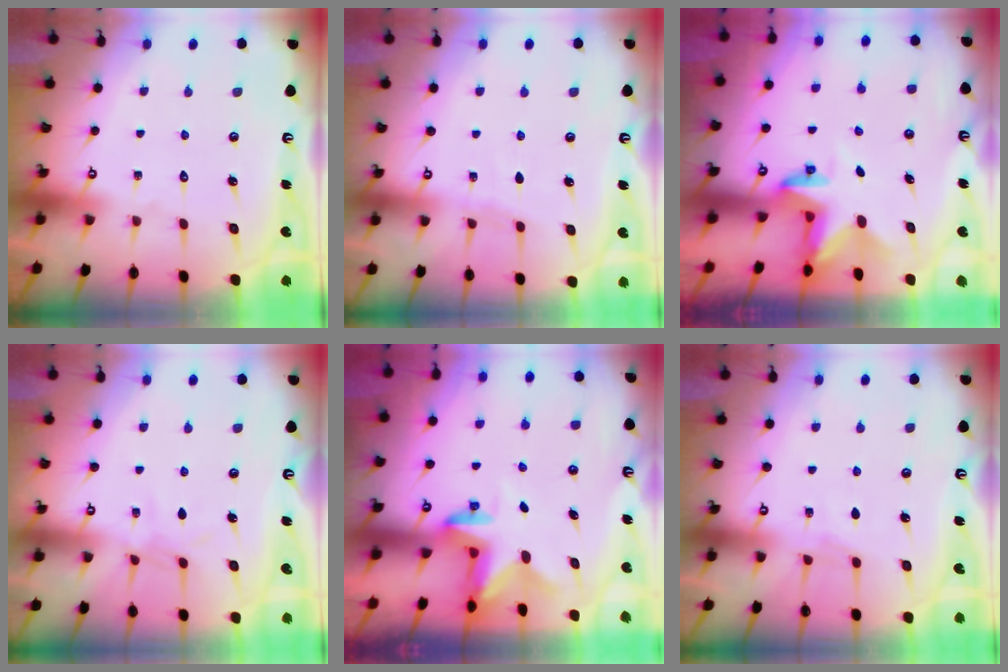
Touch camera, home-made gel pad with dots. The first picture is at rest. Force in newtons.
{"total": 3.1, "press": 3.1, "slide": 0.4}
{"total": 2.8, "press": 2.8, "slide": 0.2}
{"total": 4.9, "press": 4.9, "slide": 0.5}
{"total": 2.7, "press": 2.6, "slide": 0.5}
{"total": 3.7, "press": 3.7, "slide": 0.4}